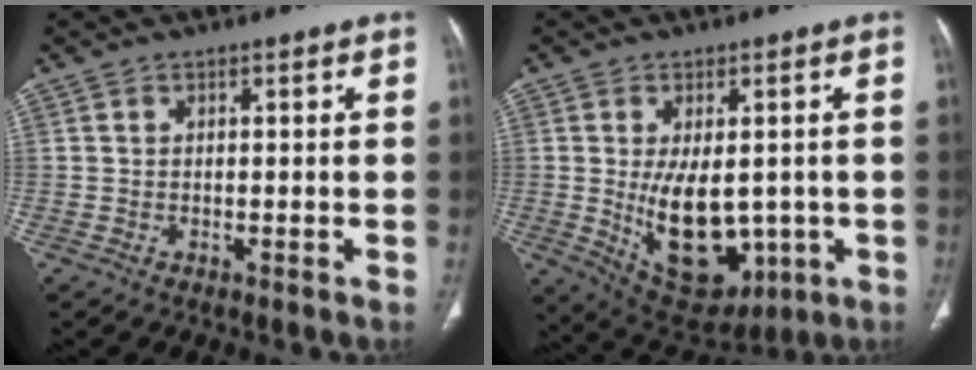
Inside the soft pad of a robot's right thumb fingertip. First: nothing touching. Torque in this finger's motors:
{"motor_torque": [1.79, 1.90, 1.38, 0.05, 0.44]}